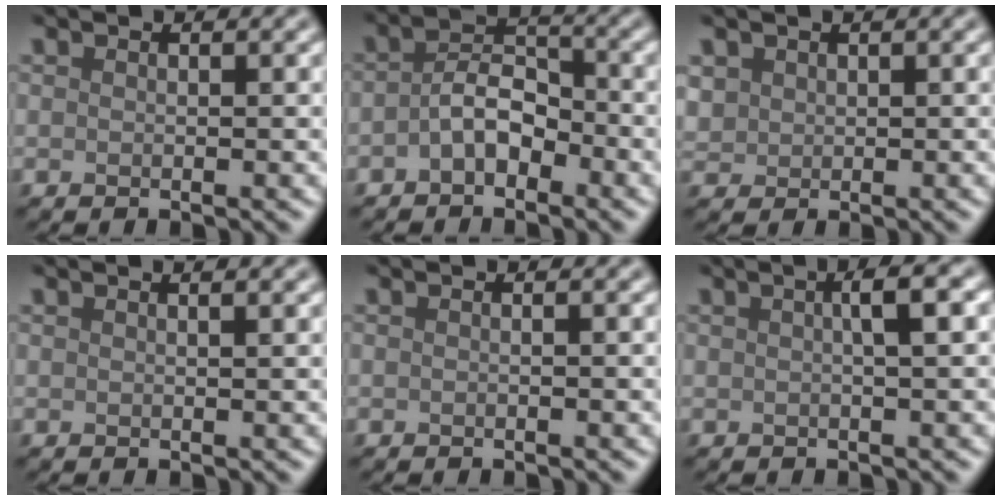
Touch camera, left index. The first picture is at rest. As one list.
[{"total": 3.3, "force": [-1.3, 1.8, 2.4], "torque": [-0.043, 0.012, -0.030]}, {"total": 1.2, "force": [0.5, 1.1, 0.1], "torque": [-0.006, -0.003, 0.012]}, {"total": 0.8, "force": [0.4, 0.2, 0.7], "torque": [-0.005, 0.005, 0.005]}, {"total": 0.5, "force": [-0.1, 0.1, 0.5], "torque": [-0.011, -0.004, -0.006]}, {"total": 2.6, "force": [0.6, 0.4, 2.5], "torque": [-0.033, 0.016, 0.005]}]